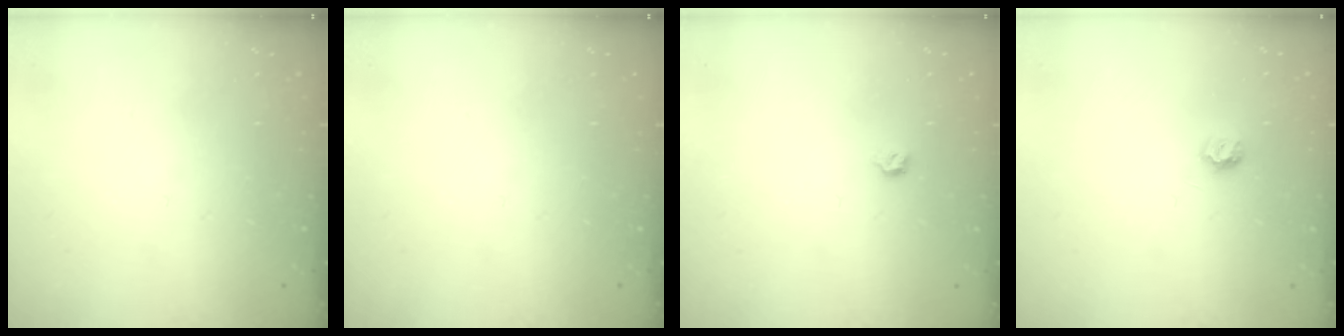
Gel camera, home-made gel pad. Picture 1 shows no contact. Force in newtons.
{"total": 0.0}
{"total": 2.8, "press": 2.7, "slide": 0.8}
{"total": 5.5, "press": 5.4, "slide": 0.6}